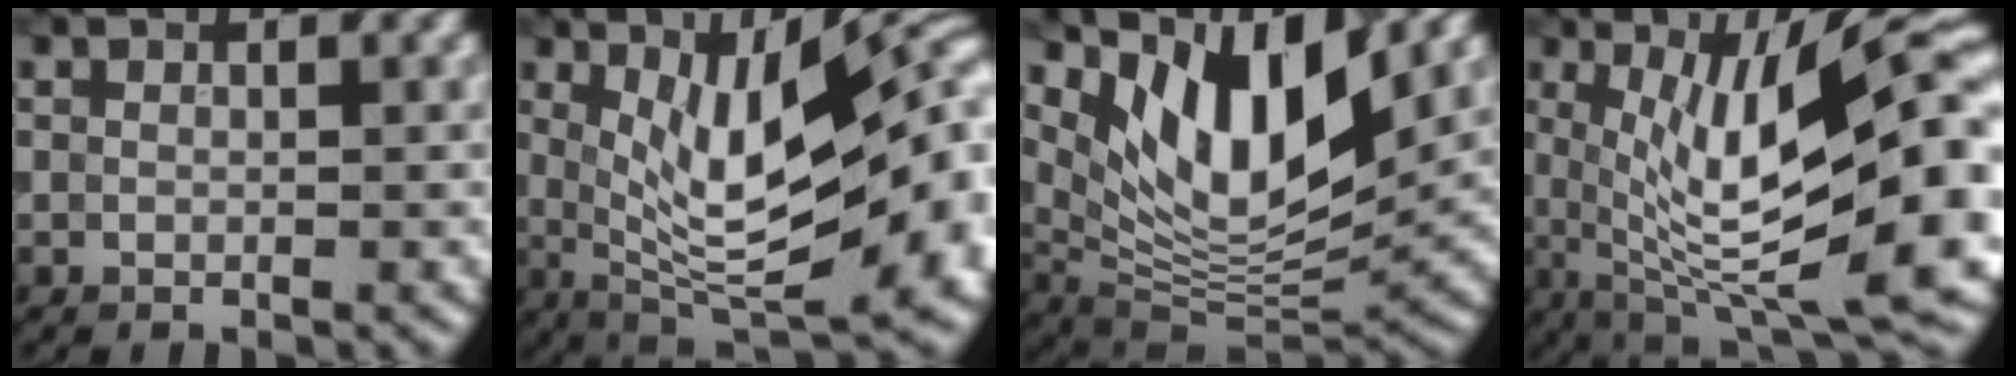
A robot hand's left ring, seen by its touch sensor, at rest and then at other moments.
{"total": 13.8, "force": [1.7, 4.5, 12.9], "torque": [-0.190, -0.006, 0.036]}
{"total": 10.8, "force": [5.7, 3.9, 8.2], "torque": [-0.131, -0.015, 0.110]}
{"total": 15.0, "force": [0.8, 4.4, 14.3], "torque": [-0.217, 0.002, 0.020]}